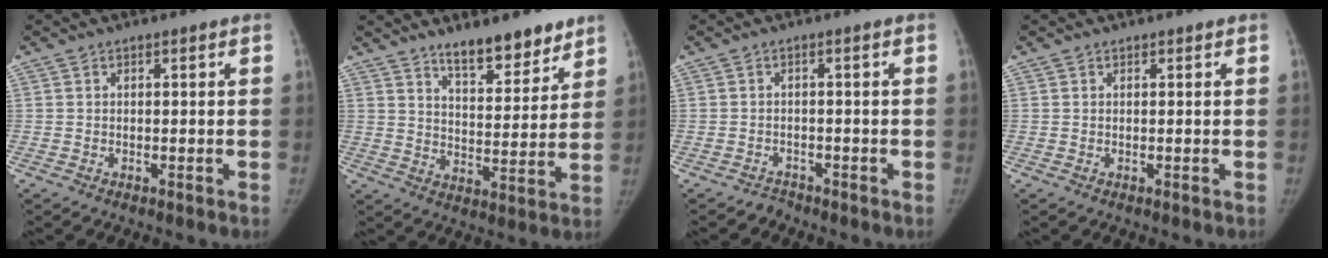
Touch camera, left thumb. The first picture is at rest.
{"total": 10.9, "force": [8.6, 3.7, 5.5], "torque": [-0.047, -0.066, 0.138]}
{"total": 1.6, "force": [-1.4, 0.5, -0.7], "torque": [0.020, 0.005, -0.027]}
{"total": 0.0}